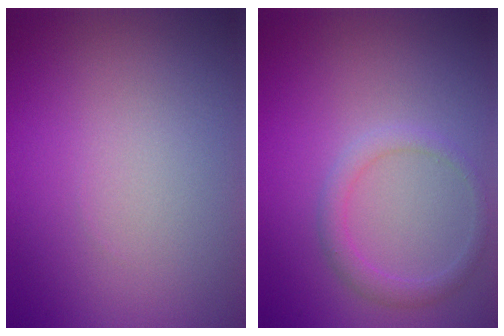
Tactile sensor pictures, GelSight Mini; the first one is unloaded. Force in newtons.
{"total": 1.8, "press": 1.8, "slide": 0.2}